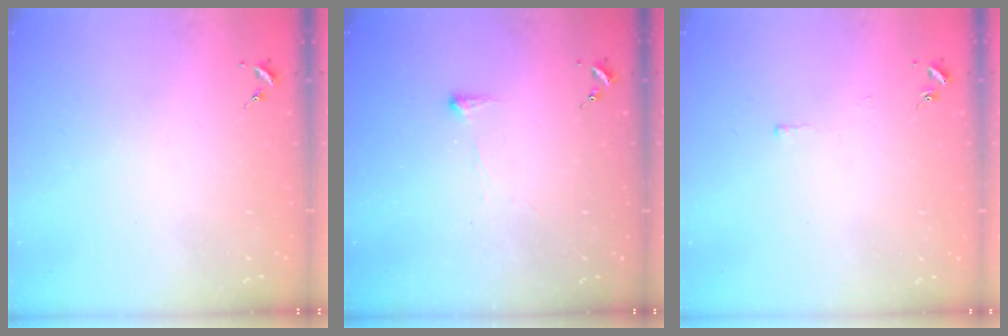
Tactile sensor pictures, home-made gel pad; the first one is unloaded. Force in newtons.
{"total": 3.7, "press": 3.6, "slide": 0.8}
{"total": 3.1, "press": 3.0, "slide": 0.4}